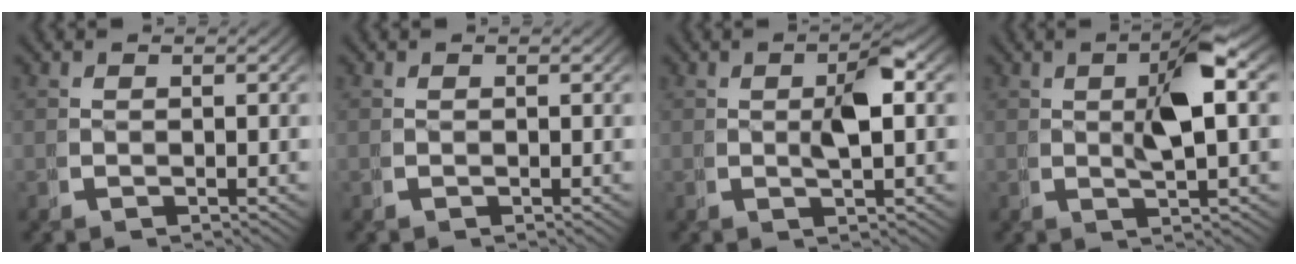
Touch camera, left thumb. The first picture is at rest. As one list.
[{"total": 0.0}, {"total": 3.5, "force": [0.6, 1.1, 3.3], "torque": [-0.057, 0.006, 0.009]}, {"total": 5.3, "force": [1.2, 1.3, 5.0], "torque": [-0.081, 0.012, 0.019]}]